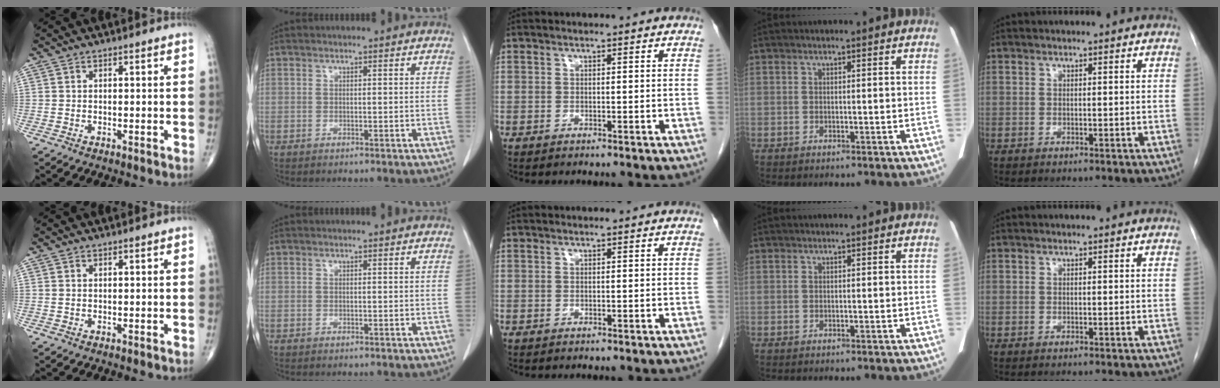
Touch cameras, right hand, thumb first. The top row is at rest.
{}